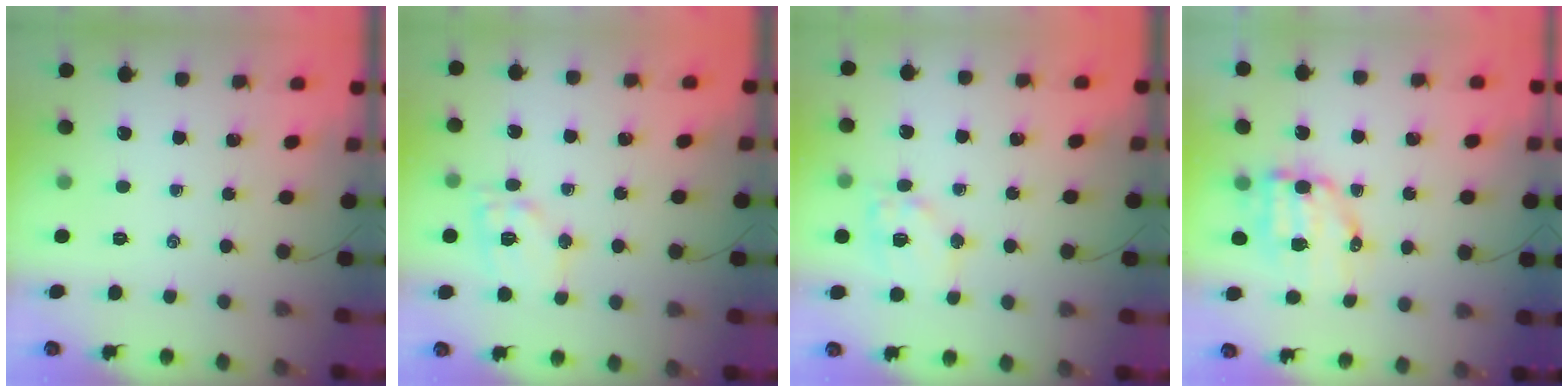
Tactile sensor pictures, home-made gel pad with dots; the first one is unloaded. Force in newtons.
{"total": 12.2, "press": 12.1, "slide": 1.5}
{"total": 10.7, "press": 10.6, "slide": 1.5}
{"total": 9.1, "press": 8.9, "slide": 1.9}